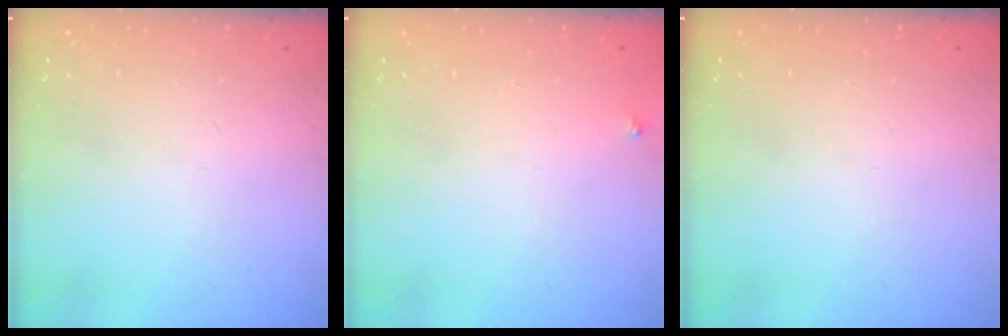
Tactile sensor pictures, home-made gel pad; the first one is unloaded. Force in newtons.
{"total": 2.7, "press": 2.7, "slide": 0.3}
{"total": 0.0}